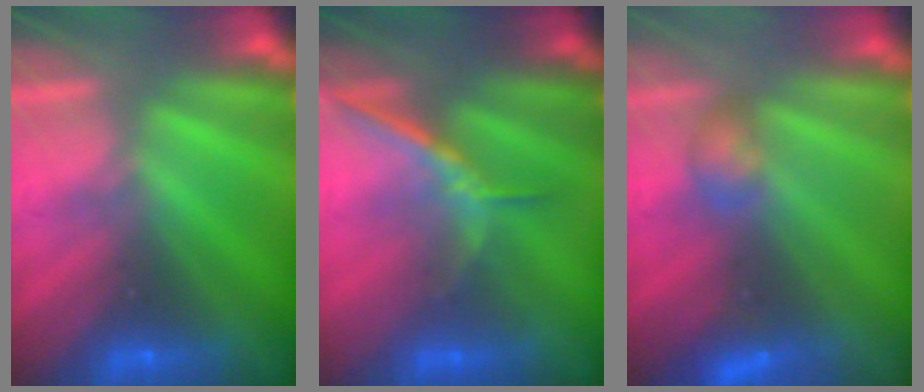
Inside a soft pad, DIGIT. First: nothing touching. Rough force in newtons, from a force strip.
{"total": 1.3}
{"total": 2.9}